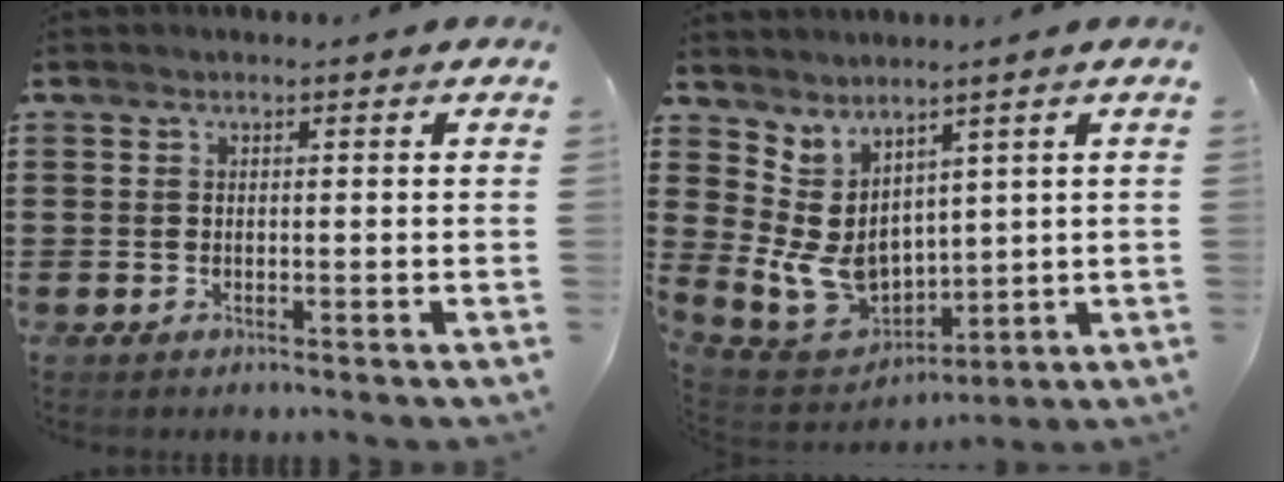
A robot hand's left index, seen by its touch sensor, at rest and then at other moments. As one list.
[{"total": 8.5, "force": [1.3, 6.8, 5.0], "torque": [-0.144, -0.009, 0.032]}]